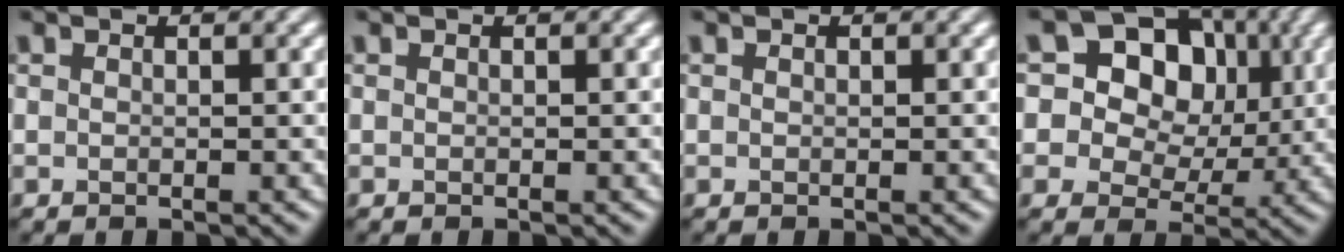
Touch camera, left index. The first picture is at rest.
{"total": 0.0}
{"total": 0.0}
{"total": 13.0, "force": [4.4, 10.4, 6.4], "torque": [-0.116, 0.043, 0.065]}